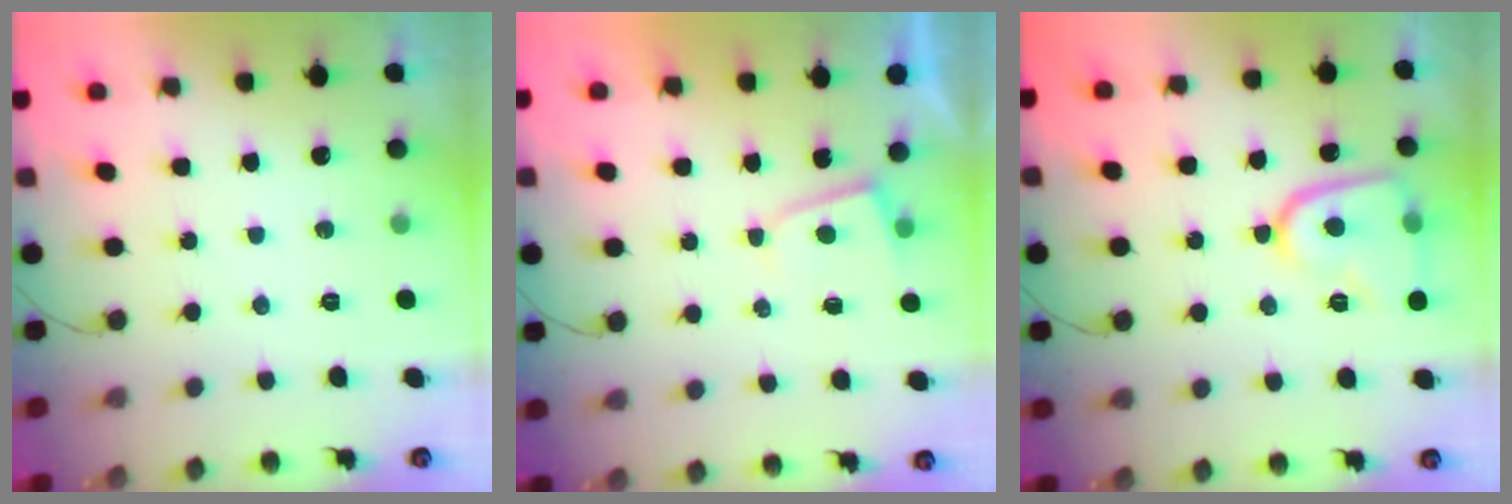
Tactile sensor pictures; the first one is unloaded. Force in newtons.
{"total": 2.2, "press": 2.2, "slide": 0.3}
{"total": 12.5, "press": 12.4, "slide": 1.2}